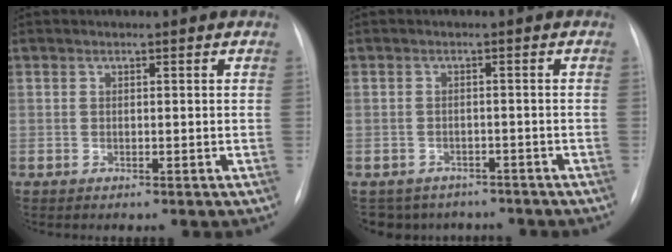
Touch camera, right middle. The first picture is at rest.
{"total": 6.6, "force": [-5.7, 3.5, 0.3], "torque": [-0.006, 0.008, -0.067]}